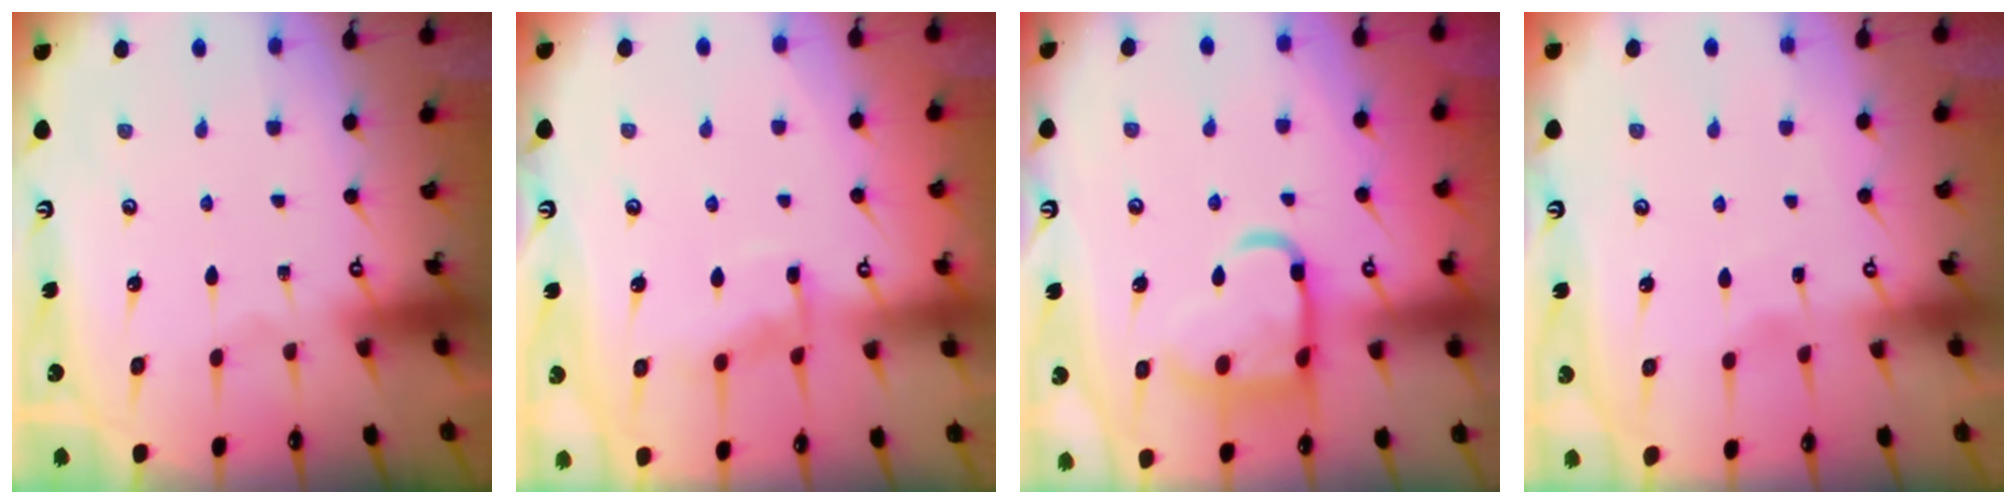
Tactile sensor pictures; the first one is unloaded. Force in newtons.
{"total": 8.6, "press": 8.6, "slide": 0.9}
{"total": 14.2, "press": 14.2, "slide": 1.4}
{"total": 1.7, "press": 1.7, "slide": 0.3}